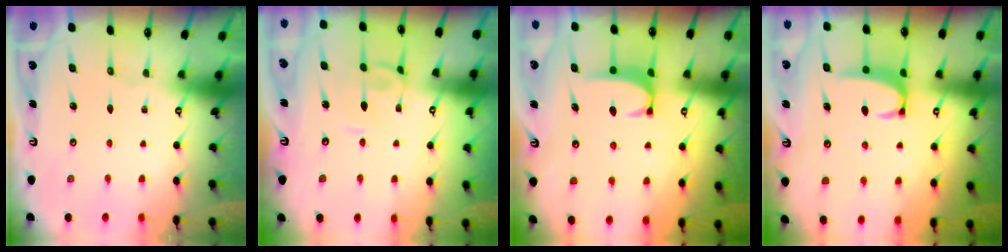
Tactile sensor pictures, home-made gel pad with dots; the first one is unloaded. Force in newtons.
{"total": 2.9, "press": 2.9, "slide": 0.2}
{"total": 1.6, "press": 1.6, "slide": 0.5}
{"total": 2.2, "press": 2.1, "slide": 0.6}